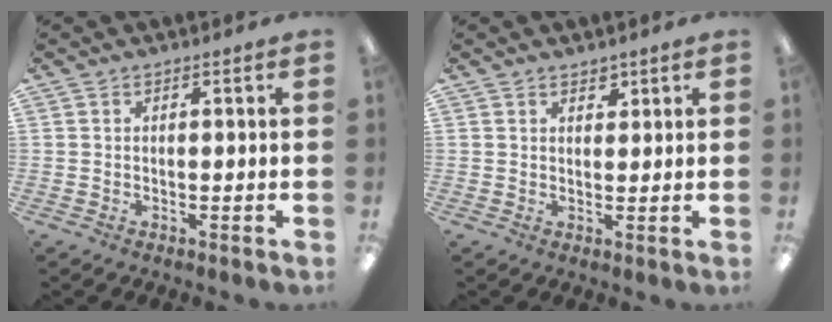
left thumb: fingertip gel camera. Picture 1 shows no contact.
{"total": 2.0, "force": [1.7, 1.1, 0.3], "torque": [0.008, -0.008, 0.028]}